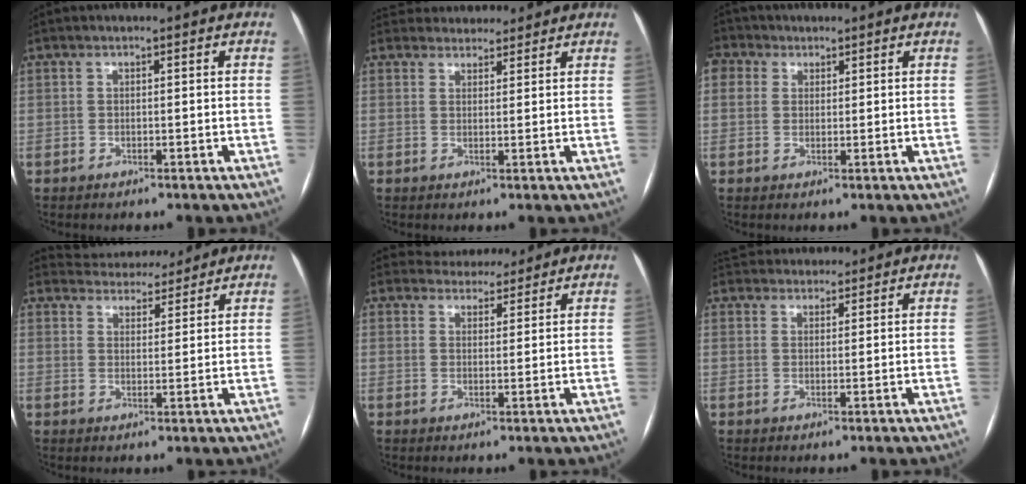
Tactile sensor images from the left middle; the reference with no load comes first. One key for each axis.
{"total": 5.9, "fx": 5.6, "fy": 1.9, "fz": 0.2, "tx": 0.005, "ty": 0.022, "tz": 0.074}
{"total": 4.4, "fx": 2.2, "fy": 3.5, "fz": 1.4, "tx": -0.040, "ty": 0.024, "tz": 0.043}
{"total": 8.5, "fx": 8.2, "fy": 2.2, "fz": 1.1, "tx": -0.011, "ty": 0.013, "tz": 0.112}
{"total": 5.4, "fx": 5.2, "fy": 1.7, "fz": 0.2, "tx": 0.000, "ty": 0.010, "tz": 0.070}
{"total": 7.3, "fx": 6.8, "fy": 2.4, "fz": 1.0, "tx": -0.006, "ty": 0.031, "tz": 0.098}